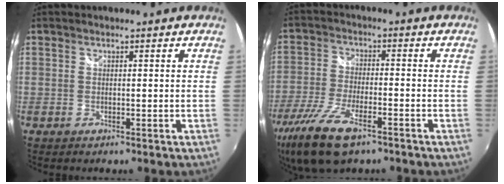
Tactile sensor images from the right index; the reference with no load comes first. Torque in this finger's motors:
{"motor_torque": [1.26, -0.88, 0.56, 0.11]}